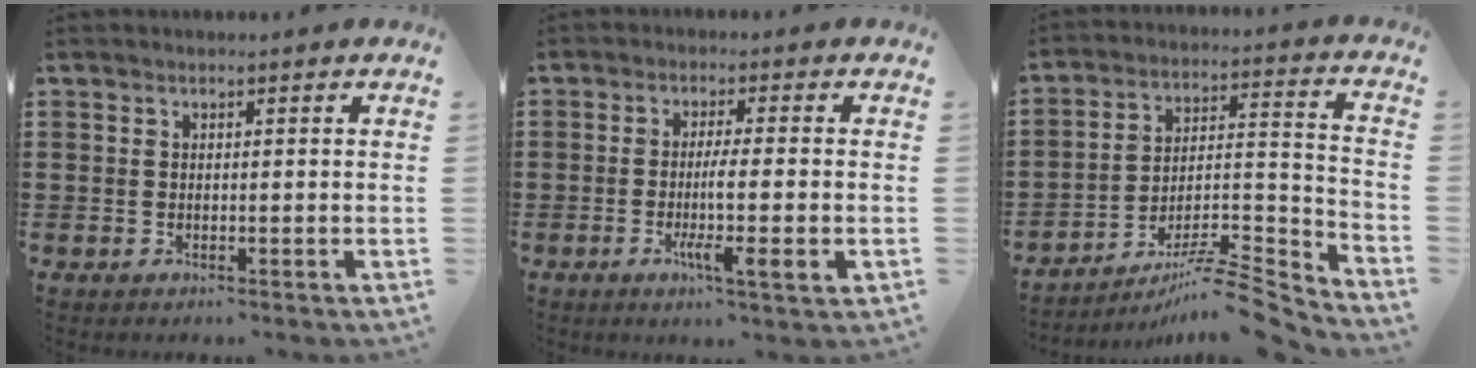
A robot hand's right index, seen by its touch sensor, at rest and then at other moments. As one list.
[{"total": 5.4, "force": [-1.2, -0.2, 5.3], "torque": [-0.098, -0.016, -0.024]}, {"total": 8.2, "force": [-7.0, 0.9, 4.1], "torque": [-0.058, 0.008, -0.139]}]